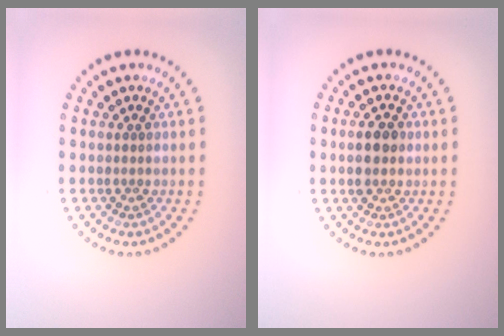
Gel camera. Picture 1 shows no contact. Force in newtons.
{"total": 2.9, "press": 2.9, "slide": 0.2}